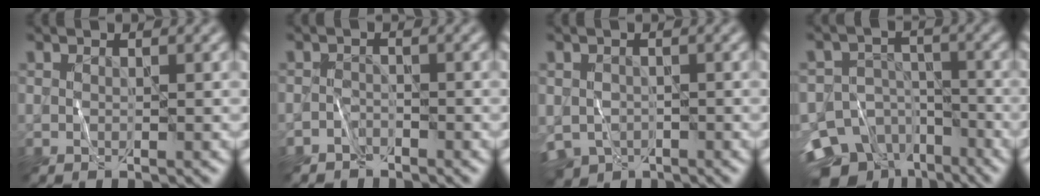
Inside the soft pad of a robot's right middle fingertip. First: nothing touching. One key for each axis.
{"total": 1.4, "fx": -1.2, "fy": 0.7, "fz": 0.0, "tx": 0.002, "ty": 0.007, "tz": -0.024}
{"total": 3.5, "fx": -1.9, "fy": 2.5, "fz": 1.6, "tx": -0.029, "ty": -0.011, "tz": -0.036}
{"total": 11.0, "fx": -7.1, "fy": 7.6, "fz": 3.7, "tx": -0.063, "ty": -0.009, "tz": -0.122}